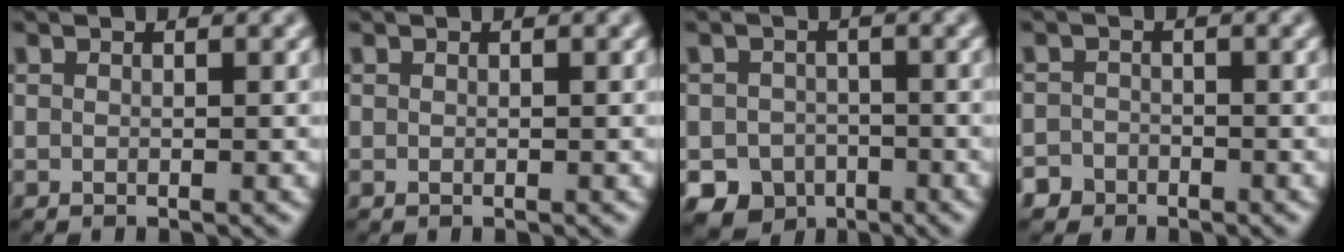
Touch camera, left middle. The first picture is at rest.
{"total": 0.0}
{"total": 6.1, "force": [-3.4, 4.8, 1.5], "torque": [-0.006, -0.015, -0.055]}
{"total": 2.5, "force": [-1.8, 1.7, 0.1], "torque": [0.015, 0.001, -0.035]}